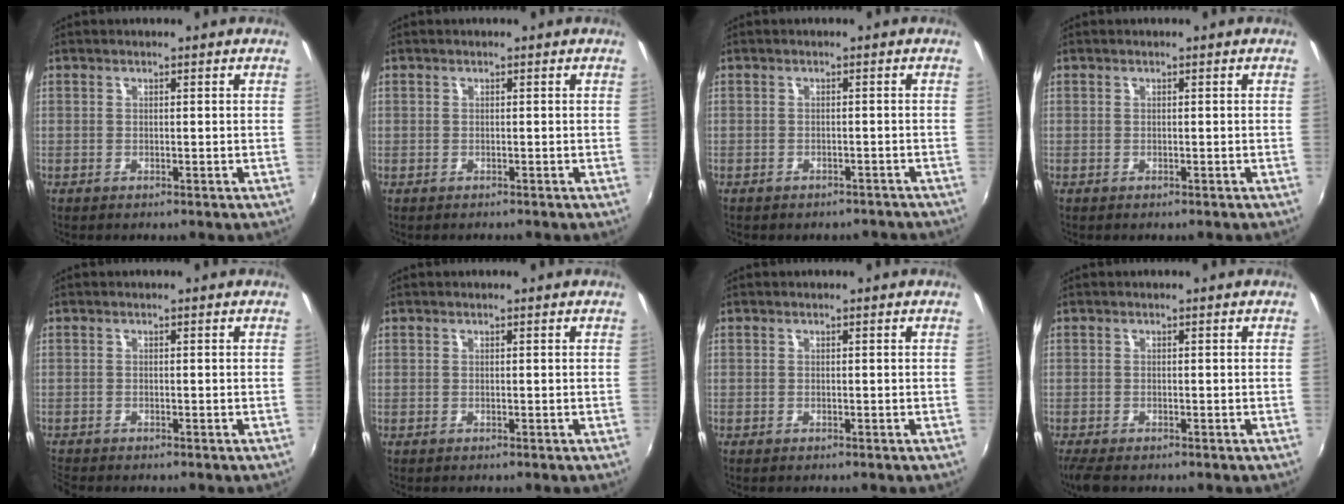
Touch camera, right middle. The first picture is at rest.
{"total": 1.1, "force": [-0.6, 0.9, -0.1], "torque": [-0.003, 0.003, -0.007]}
{"total": 4.7, "force": [-3.9, 2.4, 1.0], "torque": [-0.017, 0.006, -0.038]}
{"total": 0.0}
{"total": 1.8, "force": [-1.7, 0.2, 0.5], "torque": [-0.012, -0.014, -0.032]}
{"total": 0.0}
{"total": 0.0}
{"total": 3.6, "force": [-2.7, 1.0, 2.2], "torque": [-0.048, -0.020, -0.047]}